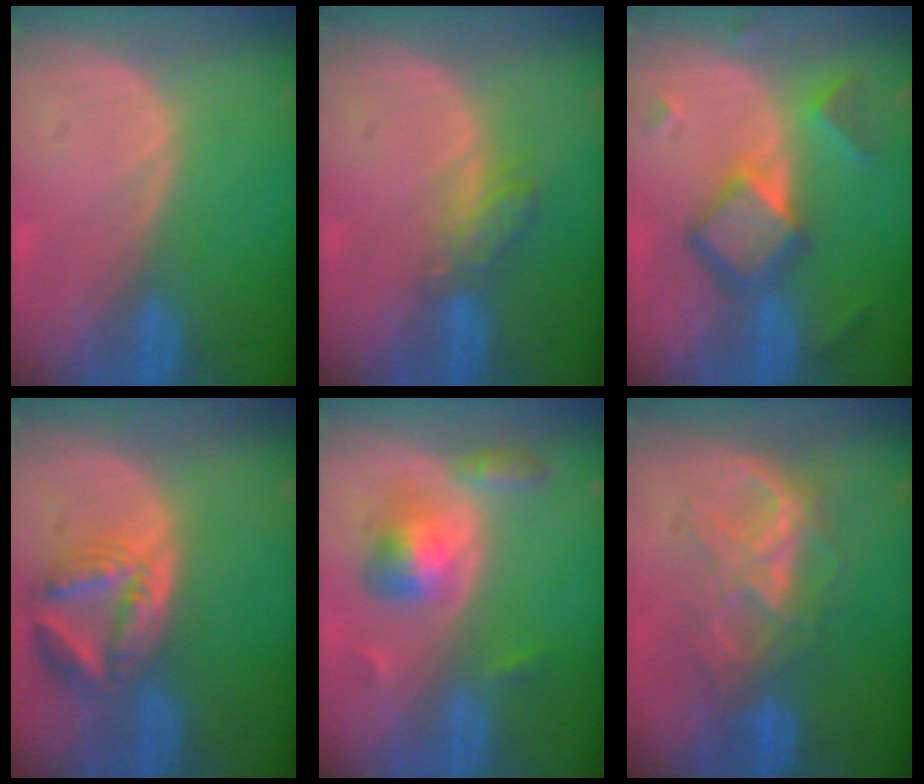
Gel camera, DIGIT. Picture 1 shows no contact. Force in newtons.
{"total": 4.4, "press": 4.0, "slide": 1.8}
{"total": 7.9, "press": 7.8, "slide": 0.5}
{"total": 8.2, "press": 7.3, "slide": 3.8}
{"total": 5.6, "press": 5.6, "slide": 0.2}
{"total": 7.3, "press": 7.3, "slide": 0.3}